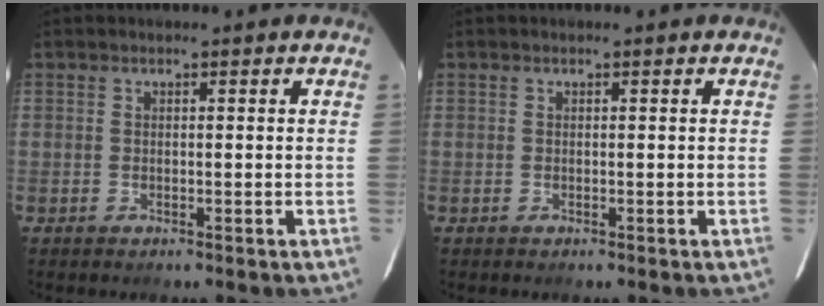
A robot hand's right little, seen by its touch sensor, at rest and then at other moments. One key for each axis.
{"total": 0.0}